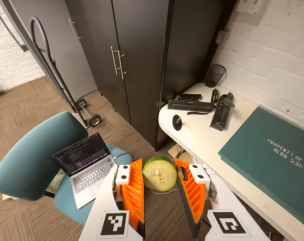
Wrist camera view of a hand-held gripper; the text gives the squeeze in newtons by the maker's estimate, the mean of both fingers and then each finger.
{"total": 9.3, "left": 9.3, "right": 9.2}